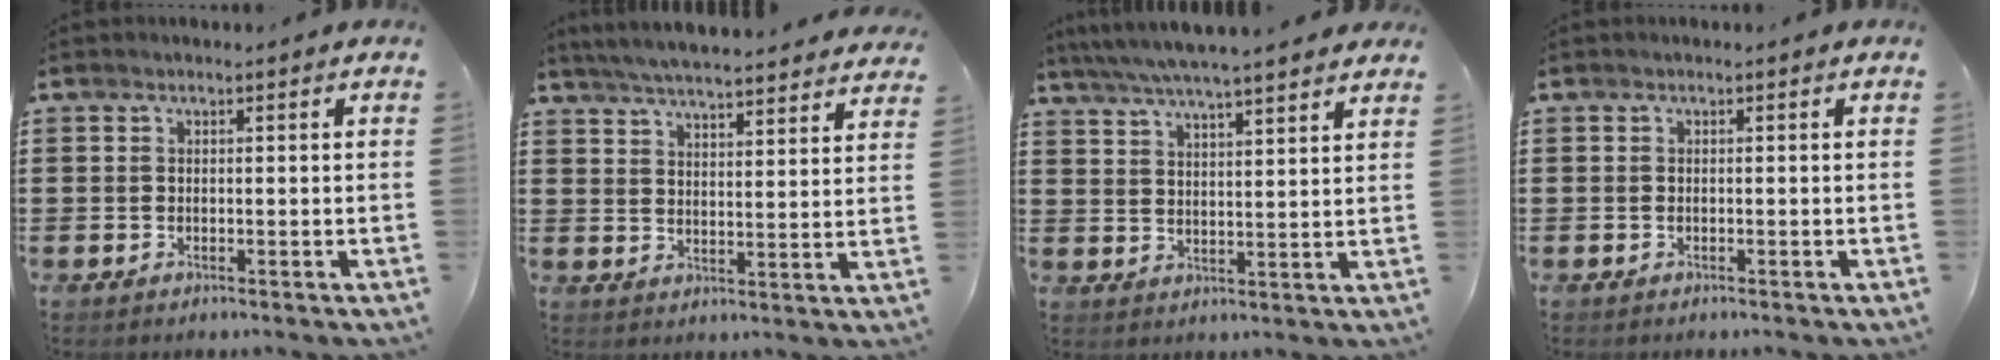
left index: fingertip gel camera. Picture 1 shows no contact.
{"total": 5.6, "force": [5.5, -0.4, 1.2], "torque": [-0.044, -0.031, 0.096]}
{"total": 5.2, "force": [4.9, -0.1, 2.0], "torque": [-0.056, -0.021, 0.084]}
{"total": 0.0}